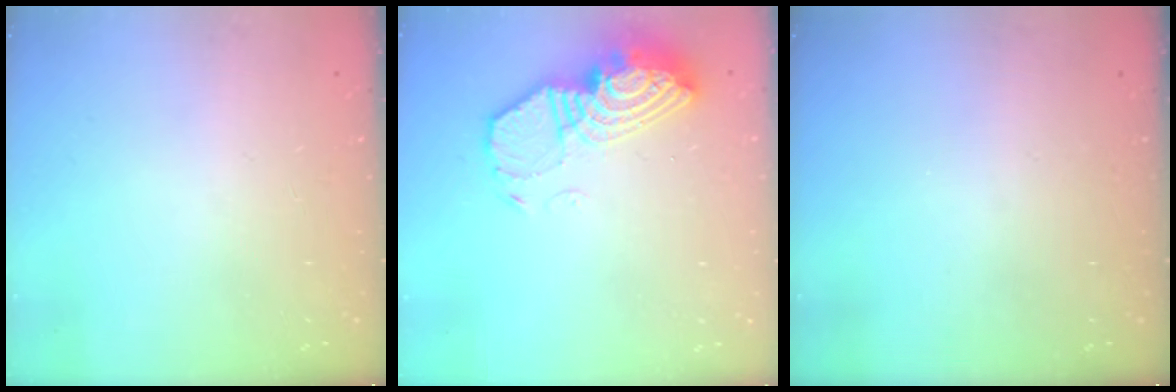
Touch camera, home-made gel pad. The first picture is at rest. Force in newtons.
{"total": 14.0, "press": 14.0, "slide": 1.0}
{"total": 0.0}